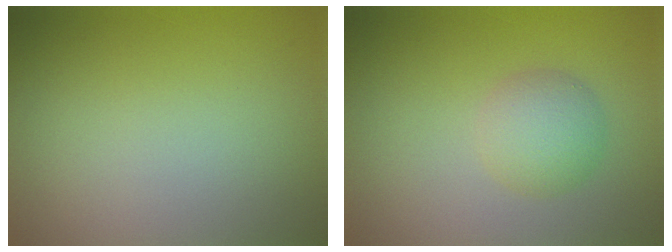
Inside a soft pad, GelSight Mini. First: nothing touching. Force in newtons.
{"total": 2.9, "press": 2.9, "slide": 0.0}